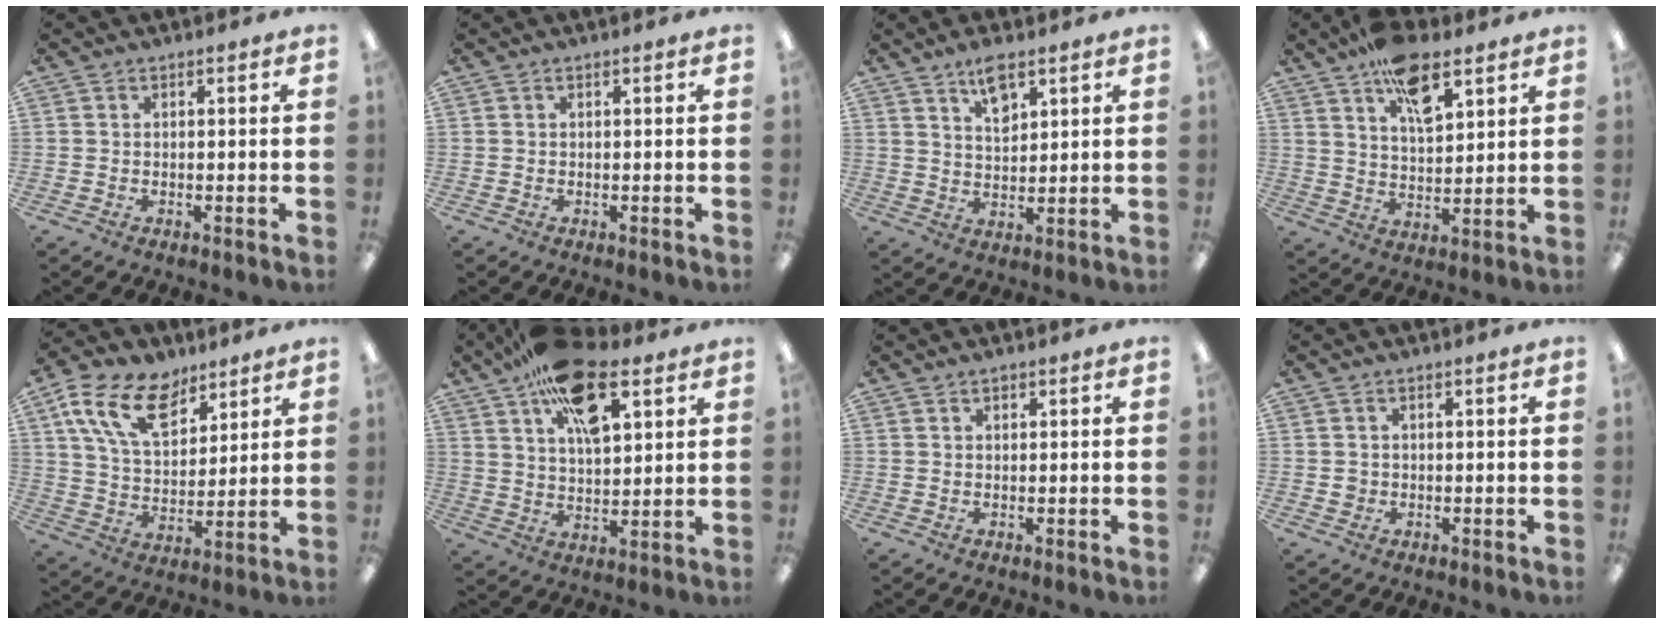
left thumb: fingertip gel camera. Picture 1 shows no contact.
{"total": 0.0}
{"total": 6.8, "force": [4.8, 3.0, 3.9], "torque": [-0.056, -0.021, 0.081]}
{"total": 12.3, "force": [7.5, 5.7, 7.8], "torque": [-0.119, -0.030, 0.131]}
{"total": 16.5, "force": [9.4, 9.9, 9.3], "torque": [-0.173, -0.027, 0.176]}
{"total": 17.9, "force": [9.6, 8.6, 12.4], "torque": [-0.201, -0.028, 0.166]}
{"total": 0.9, "force": [0.7, 0.4, 0.3], "torque": [-0.006, 0.001, 0.013]}
{"total": 1.4, "force": [0.2, 1.3, 0.4], "torque": [-0.002, 0.003, -0.001]}